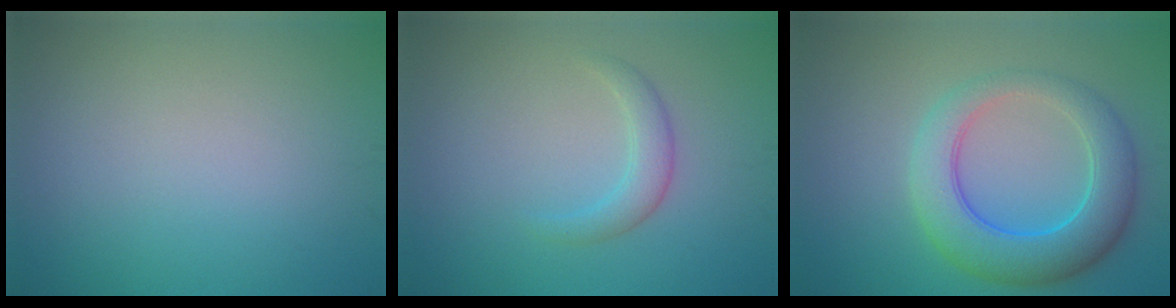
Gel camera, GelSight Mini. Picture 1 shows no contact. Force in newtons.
{"total": 2.1, "press": 2.1, "slide": 0.1}
{"total": 6.9, "press": 6.9, "slide": 0.3}